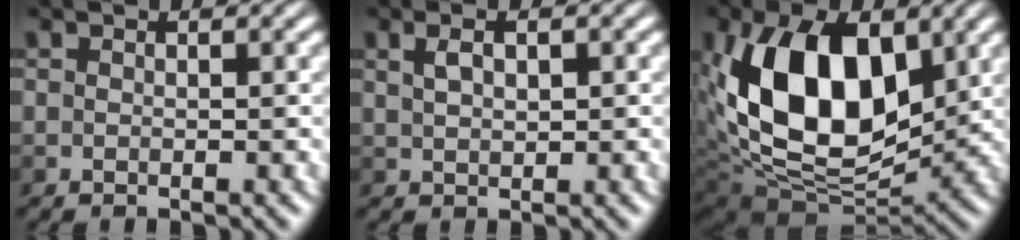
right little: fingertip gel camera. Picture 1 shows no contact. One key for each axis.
{"total": 2.1, "fx": 0.1, "fy": 0.9, "fz": 1.8, "tx": -0.041, "ty": 0.003, "tz": 0.003}
{"total": 12.4, "fx": 1.7, "fy": 7.9, "fz": 9.5, "tx": -0.168, "ty": -0.004, "tz": 0.027}